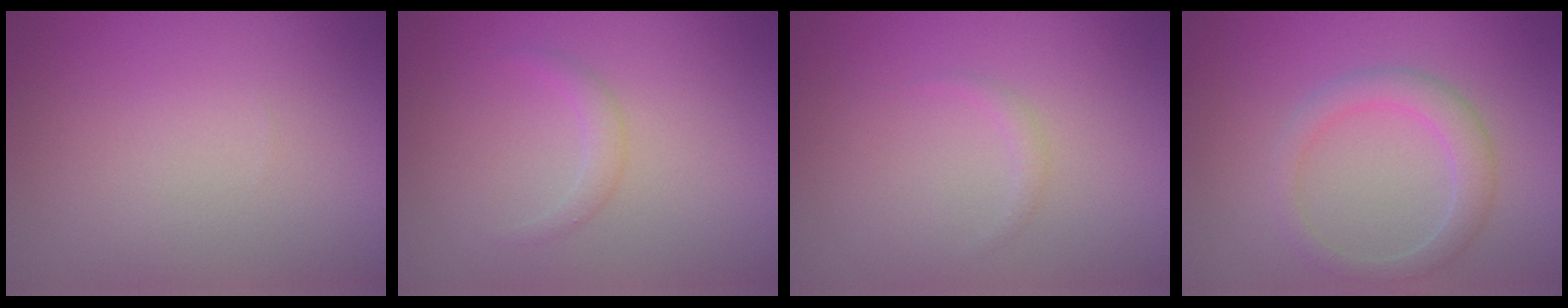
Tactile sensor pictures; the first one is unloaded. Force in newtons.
{"total": 1.2, "press": 1.2, "slide": 0.0}
{"total": 0.7, "press": 0.7, "slide": 0.0}
{"total": 2.7, "press": 2.7, "slide": 0.2}